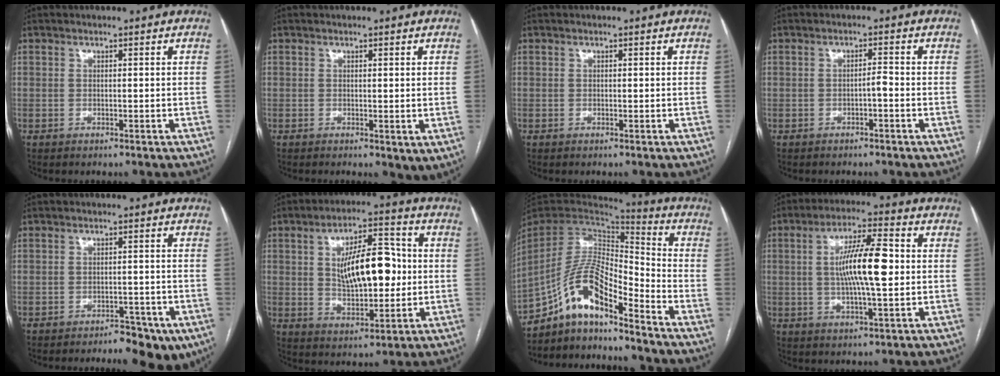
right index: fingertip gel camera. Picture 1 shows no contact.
{"total": 2.2, "force": [0.3, 0.8, 2.0], "torque": [-0.034, -0.010, 0.009]}
{"total": 0.0}
{"total": 1.5, "force": [-0.7, 0.2, 1.3], "torque": [-0.018, 0.003, -0.014]}
{"total": 6.6, "force": [-4.3, 2.5, 4.3], "torque": [-0.047, 0.008, -0.056]}
{"total": 13.3, "force": [1.2, 5.5, 12.0], "torque": [-0.198, 0.018, 0.026]}
{"total": 14.0, "force": [-10.1, 3.0, 9.3], "torque": [-0.181, 0.022, -0.183]}
{"total": 11.5, "force": [0.8, 2.0, 11.3], "torque": [-0.201, 0.013, 0.011]}